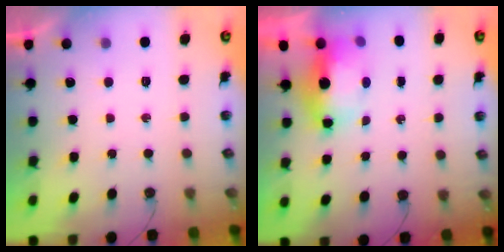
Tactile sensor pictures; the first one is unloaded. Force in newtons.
{"total": 9.0, "press": 8.1, "slide": 3.9}